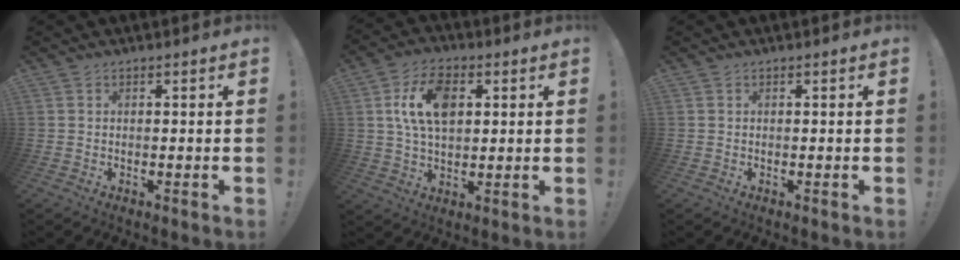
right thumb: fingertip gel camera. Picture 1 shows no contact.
{"total": 12.9, "force": [3.3, 8.0, 9.6], "torque": [-0.173, 0.009, 0.059]}
{"total": 0.0}